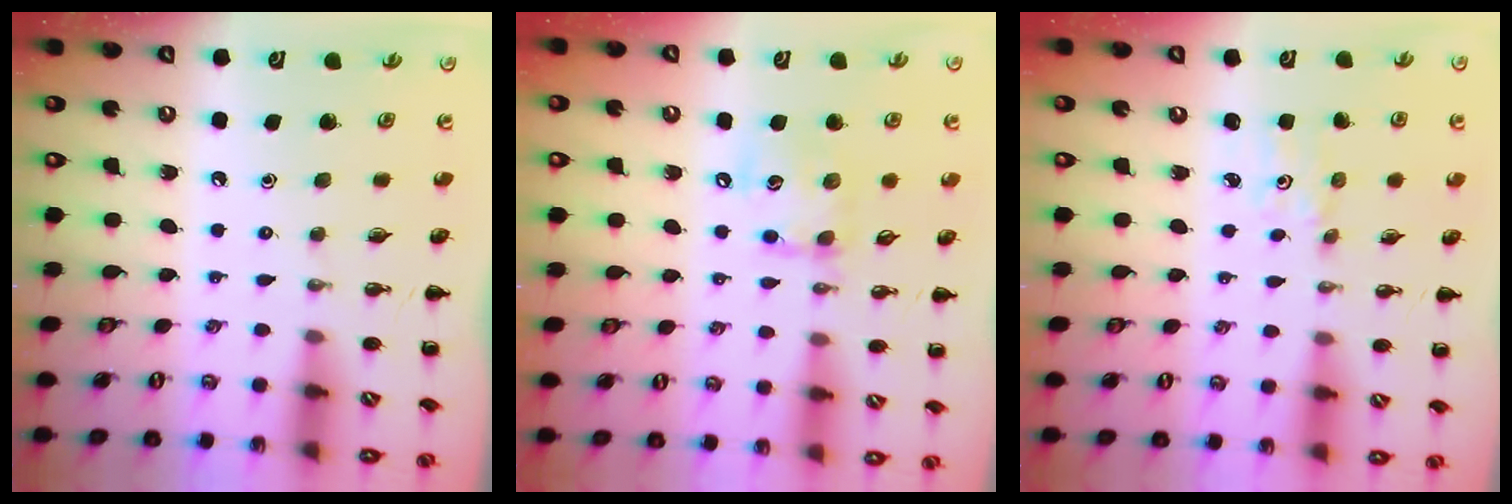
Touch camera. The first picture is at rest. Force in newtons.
{"total": 11.6, "press": 11.4, "slide": 1.8}
{"total": 1.2, "press": 1.1, "slide": 0.4}